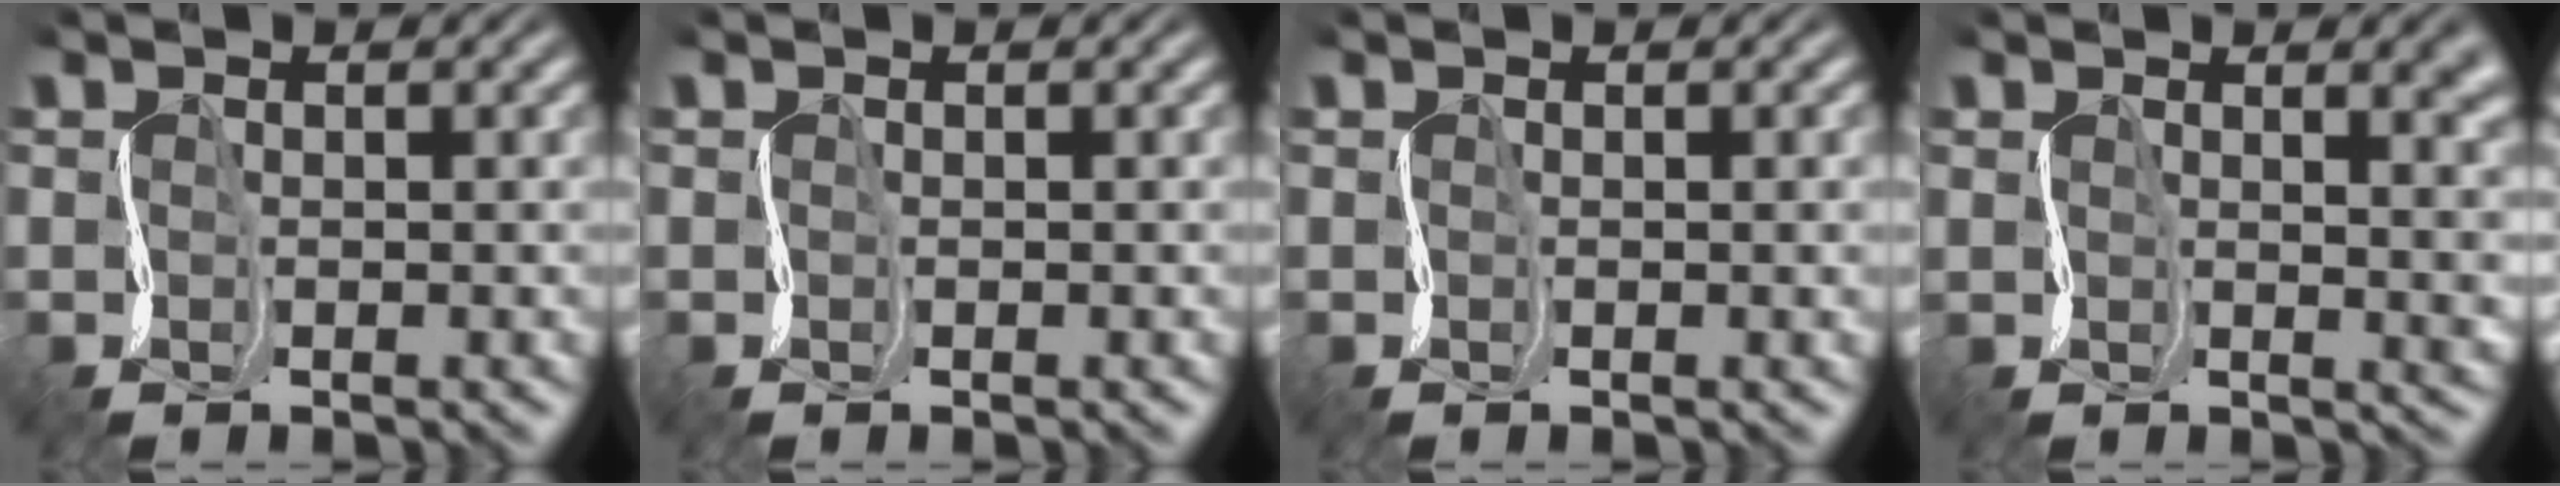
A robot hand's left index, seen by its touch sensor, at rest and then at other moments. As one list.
[{"total": 0.0}, {"total": 0.7, "force": [0.0, 0.1, 0.7], "torque": [-0.010, -0.002, 0.000]}, {"total": 5.0, "force": [1.7, 2.4, 4.0], "torque": [-0.022, 0.002, 0.023]}]